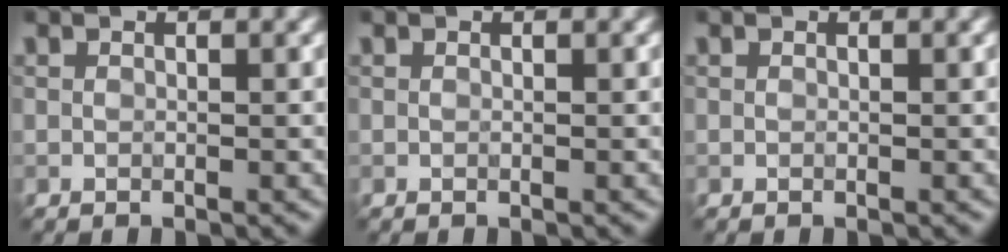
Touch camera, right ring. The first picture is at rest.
{"total": 0.0}
{"total": 0.0}